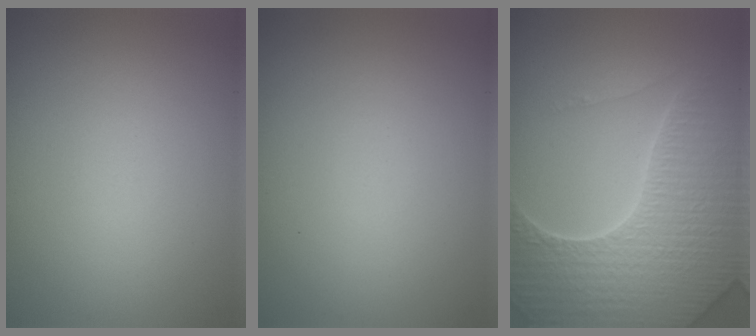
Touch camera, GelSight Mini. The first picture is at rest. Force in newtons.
{"total": 0.0}
{"total": 7.0, "press": 6.7, "slide": 1.8}